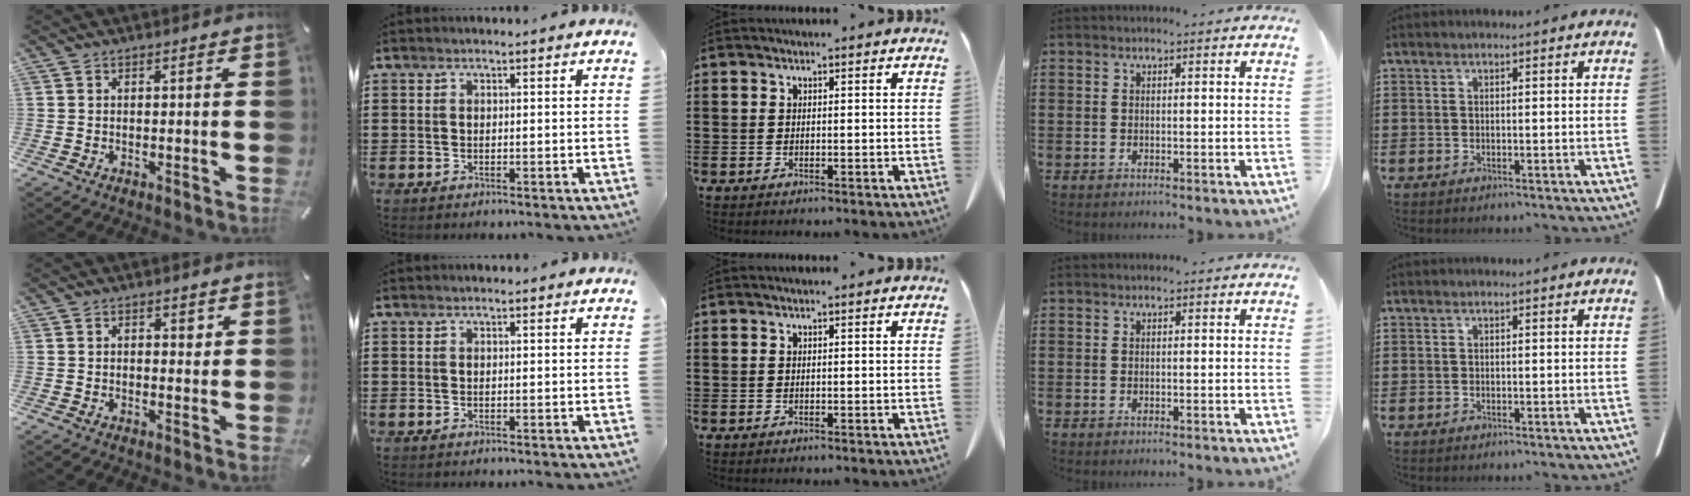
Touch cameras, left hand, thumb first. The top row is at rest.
{"thumb": {"total": 2.3, "force": [0.5, 1.6, 1.7], "torque": [-0.011, -0.002, 0.000]}}